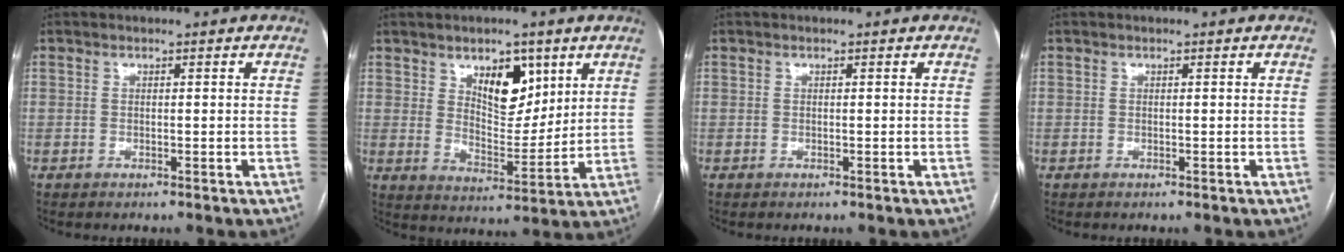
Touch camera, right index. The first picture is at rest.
{"total": 8.9, "force": [4.6, 4.3, 6.3], "torque": [-0.098, -0.004, 0.083]}
{"total": 0.0}
{"total": 0.0}